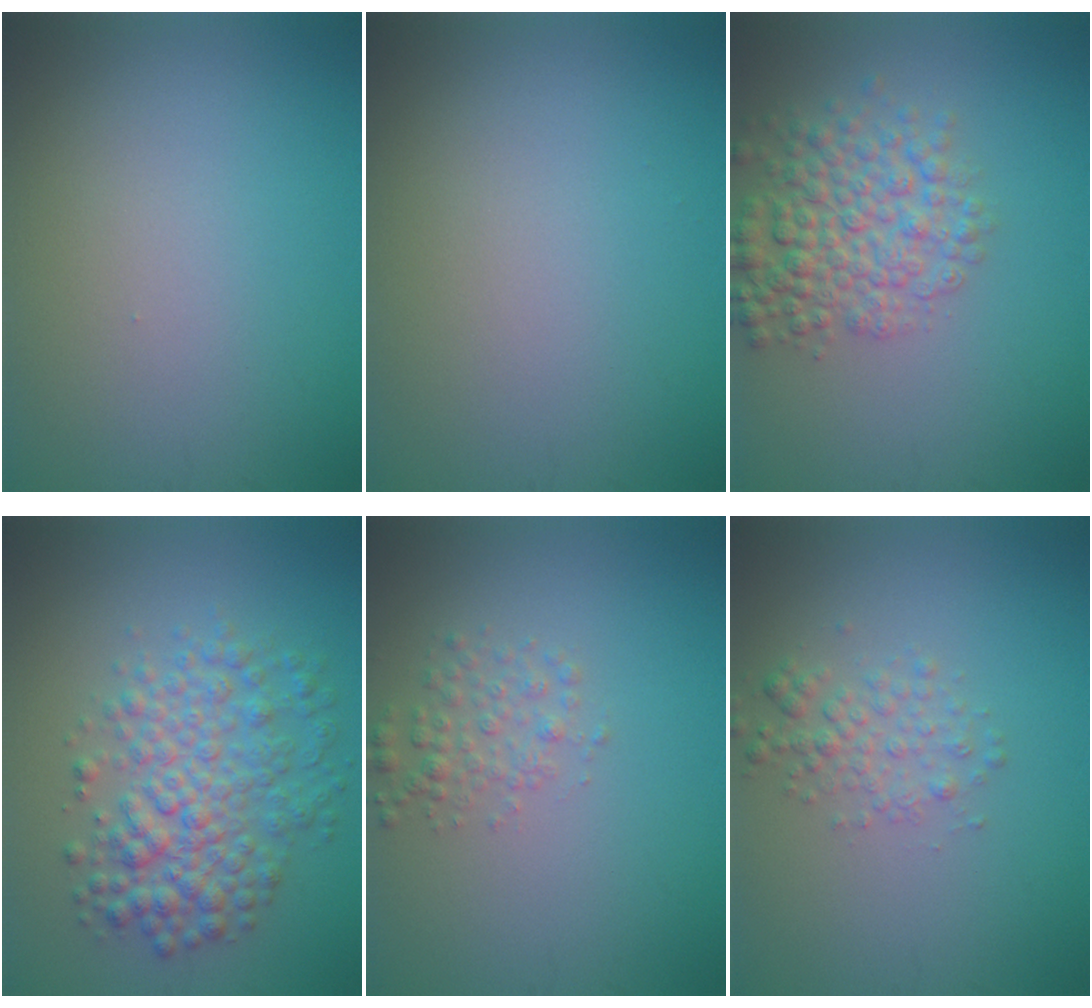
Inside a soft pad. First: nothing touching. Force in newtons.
{"total": 0.0}
{"total": 5.5, "press": 5.5, "slide": 0.2}
{"total": 5.9, "press": 5.9, "slide": 0.1}
{"total": 2.0, "press": 2.0, "slide": 0.1}
{"total": 2.2, "press": 2.2, "slide": 0.1}